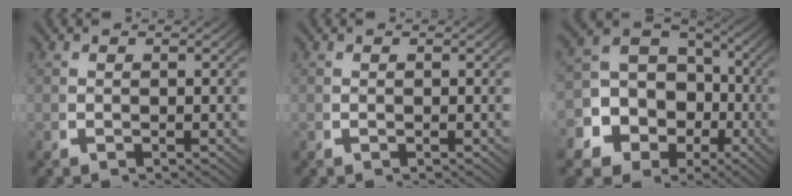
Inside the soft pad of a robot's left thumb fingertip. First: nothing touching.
{"total": 0.0}
{"total": 12.4, "force": [-1.7, 10.7, 6.1], "torque": [-0.142, -0.039, -0.026]}